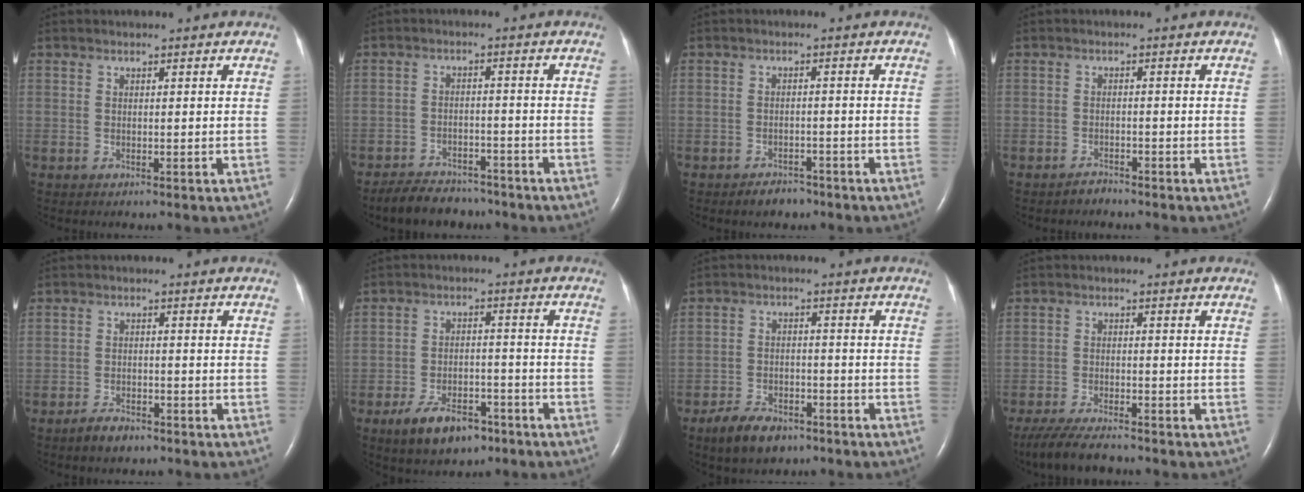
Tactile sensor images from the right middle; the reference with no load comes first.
{"total": 7.6, "force": [-6.7, 3.1, 2.0], "torque": [-0.031, -0.006, -0.103]}
{"total": 2.7, "force": [-2.2, 1.4, 0.9], "torque": [-0.022, 0.000, -0.027]}
{"total": 1.3, "force": [-1.3, 0.3, 0.1], "torque": [-0.007, -0.004, -0.022]}
{"total": 3.2, "force": [-2.5, 1.3, 1.4], "torque": [-0.031, 0.000, -0.040]}
{"total": 8.2, "force": [-5.3, 3.9, 4.8], "torque": [-0.087, -0.001, -0.084]}
{"total": 6.5, "force": [-4.7, 3.1, 3.2], "torque": [-0.072, -0.003, -0.078]}
{"total": 7.8, "force": [-6.8, 1.1, 3.8], "torque": [-0.068, -0.023, -0.117]}